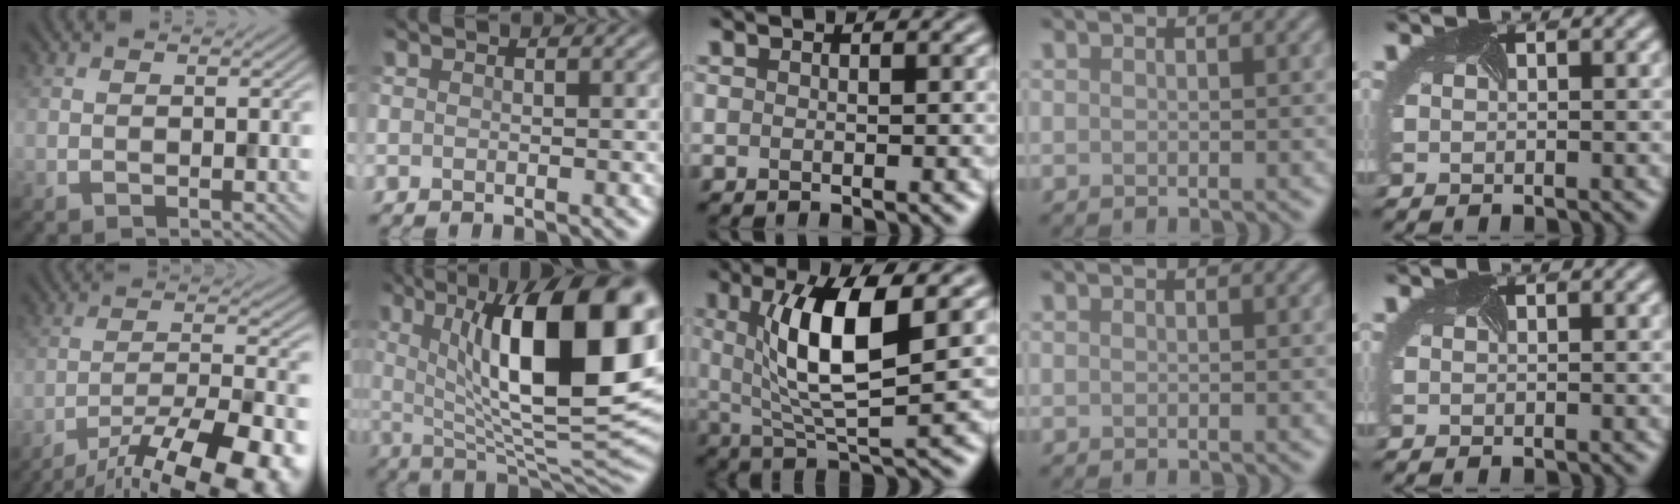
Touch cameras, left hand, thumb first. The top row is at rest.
{"thumb": {"total": 18.7, "force": [-14.3, 4.8, 11.1], "torque": [-0.145, -0.017, -0.204]}, "index": {"total": 17.6, "force": [4.3, 6.5, 15.8], "torque": [-0.226, 0.003, 0.065]}, "middle": {"total": 8.4, "force": [1.9, 2.3, 7.9], "torque": [-0.137, -0.009, 0.037]}}